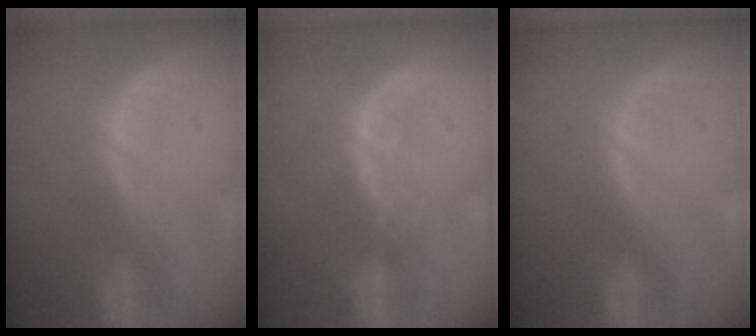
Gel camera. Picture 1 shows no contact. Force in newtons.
{"total": 2.6, "press": 2.1, "slide": 1.5}
{"total": 0.0}